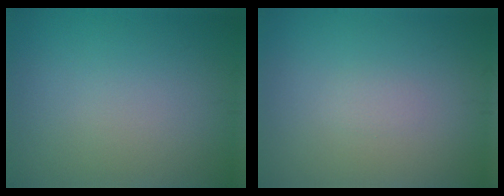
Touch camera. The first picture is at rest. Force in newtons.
{"total": 0.6, "press": 0.6, "slide": 0.0}